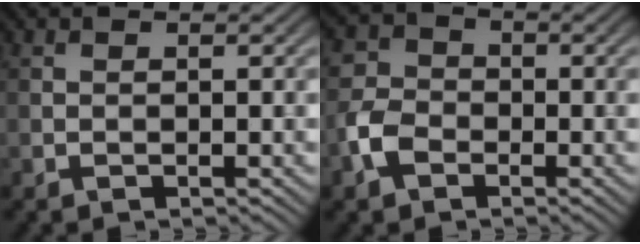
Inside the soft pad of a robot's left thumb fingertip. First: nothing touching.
{"total": 4.7, "force": [-2.1, 3.6, 2.4], "torque": [-0.062, 0.000, -0.052]}